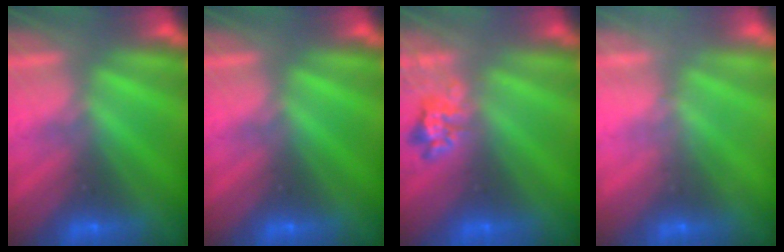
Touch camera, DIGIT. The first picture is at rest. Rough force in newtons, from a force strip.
{"total": 0.0}
{"total": 2.3}
{"total": 2.0}